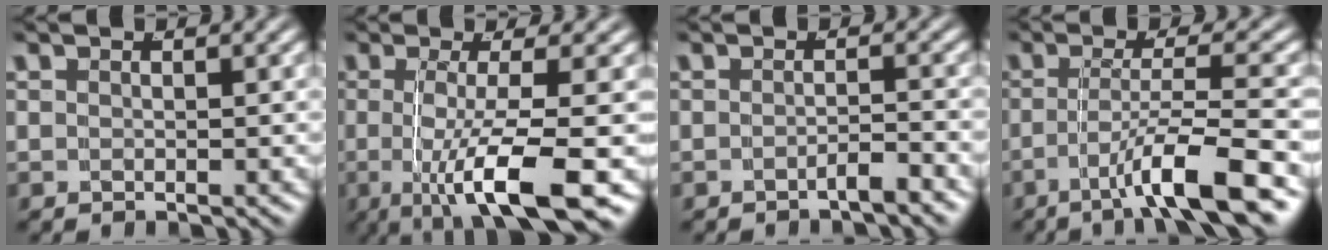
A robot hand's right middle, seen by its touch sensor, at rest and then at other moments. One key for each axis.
{"total": 7.6, "fx": -2.8, "fy": 1.2, "fz": 7.0, "tx": -0.116, "ty": -0.014, "tz": -0.034}
{"total": 1.5, "fx": -1.4, "fy": -0.1, "fz": 0.5, "tx": 0.001, "ty": 0.007, "tz": -0.031}
{"total": 6.0, "fx": -3.0, "fy": 0.5, "fz": 5.1, "tx": -0.081, "ty": -0.006, "tz": -0.046}